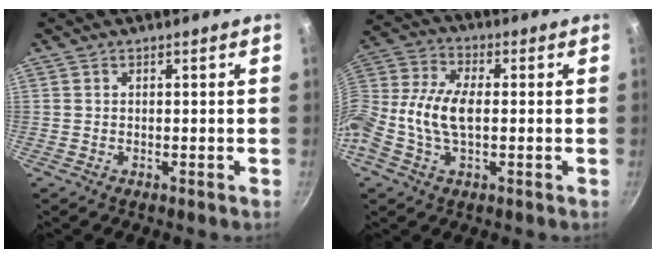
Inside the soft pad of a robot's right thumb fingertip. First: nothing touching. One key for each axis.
{"total": 11.3, "fx": -0.7, "fy": 6.5, "fz": 9.2, "tx": -0.200, "ty": 0.022, "tz": -0.034}